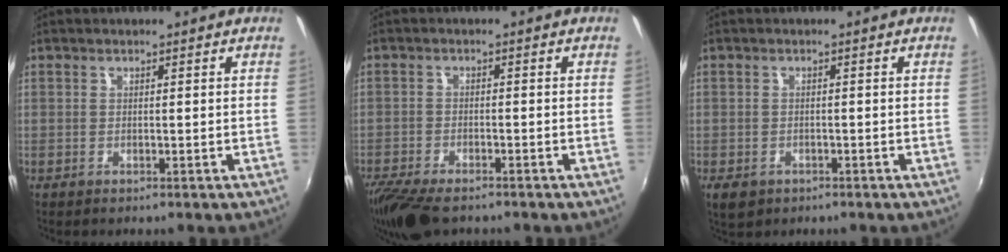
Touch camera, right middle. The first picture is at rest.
{"total": 10.2, "force": [-8.1, 3.1, 5.3], "torque": [-0.129, -0.039, -0.146]}
{"total": 3.8, "force": [-2.0, 2.6, 1.8], "torque": [-0.040, -0.009, -0.029]}